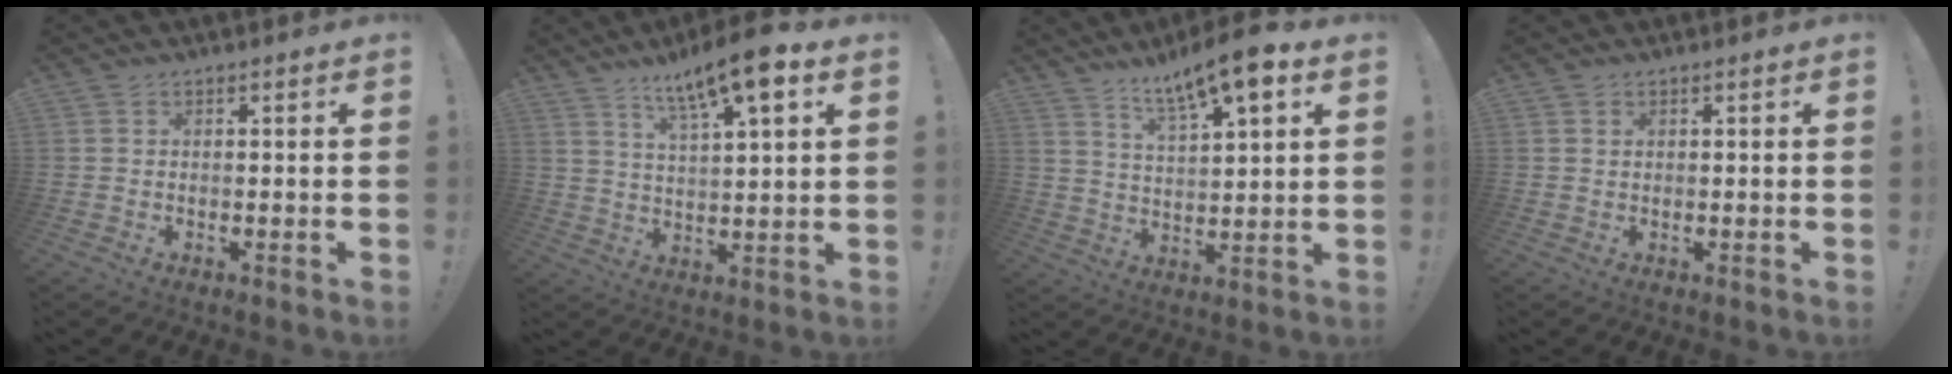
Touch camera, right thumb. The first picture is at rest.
{"total": 12.4, "force": [7.7, 2.3, 9.4], "torque": [-0.154, -0.036, 0.122]}
{"total": 11.7, "force": [7.9, 2.3, 8.3], "torque": [-0.136, -0.042, 0.129]}
{"total": 0.9, "force": [0.6, 0.6, 0.4], "torque": [-0.003, -0.001, 0.010]}